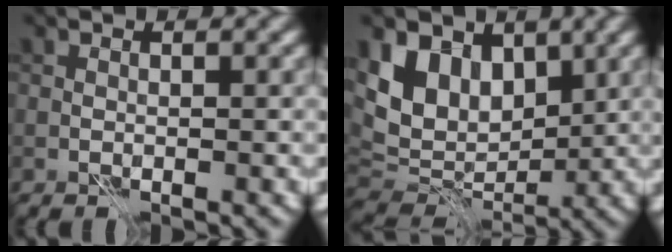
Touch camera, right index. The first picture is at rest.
{"total": 8.4, "force": [3.7, 5.9, 4.7], "torque": [-0.093, 0.005, 0.062]}